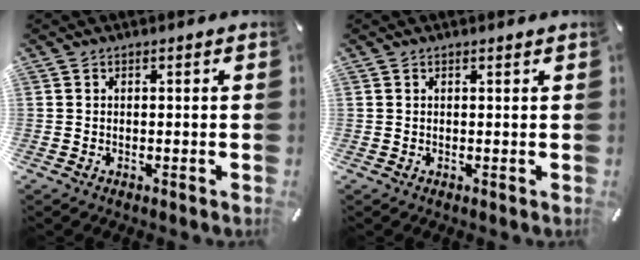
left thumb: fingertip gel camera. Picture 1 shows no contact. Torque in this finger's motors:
{"motor_torque": [-0.16, -0.23, -0.03, 0.03, -0.01]}